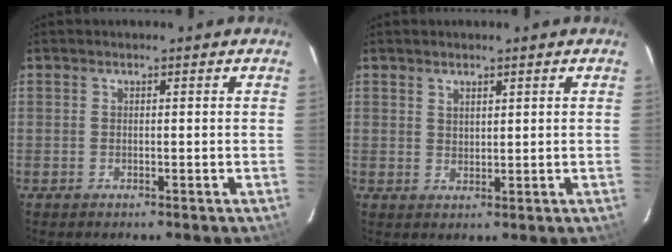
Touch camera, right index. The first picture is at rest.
{"total": 1.8, "force": [1.4, 0.9, 0.7], "torque": [-0.010, 0.001, 0.026]}